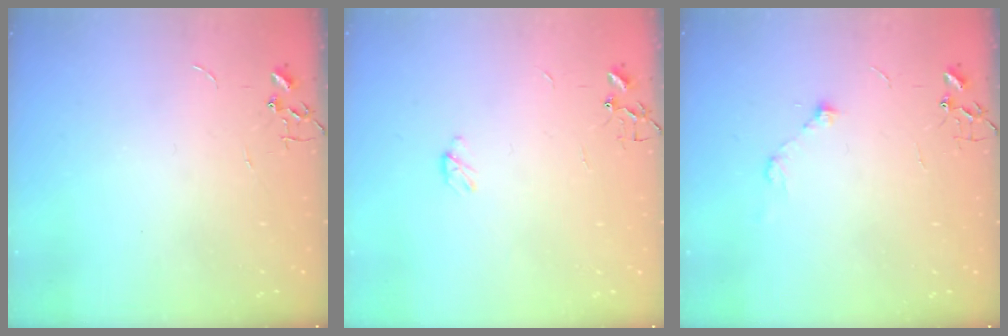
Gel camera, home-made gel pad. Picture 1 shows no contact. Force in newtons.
{"total": 2.9, "press": 2.9, "slide": 0.4}
{"total": 6.0, "press": 5.8, "slide": 1.2}